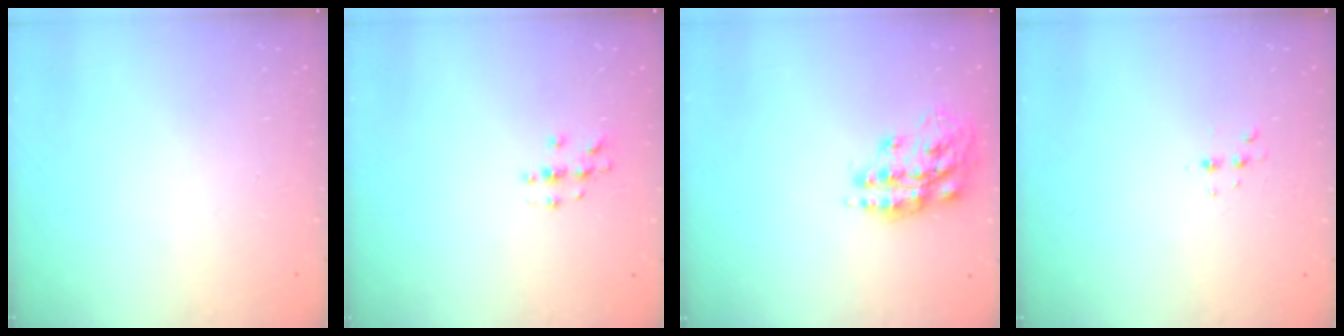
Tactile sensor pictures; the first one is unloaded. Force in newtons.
{"total": 2.9, "press": 2.9, "slide": 0.3}
{"total": 15.1, "press": 15.0, "slide": 1.0}
{"total": 3.5, "press": 3.4, "slide": 0.5}